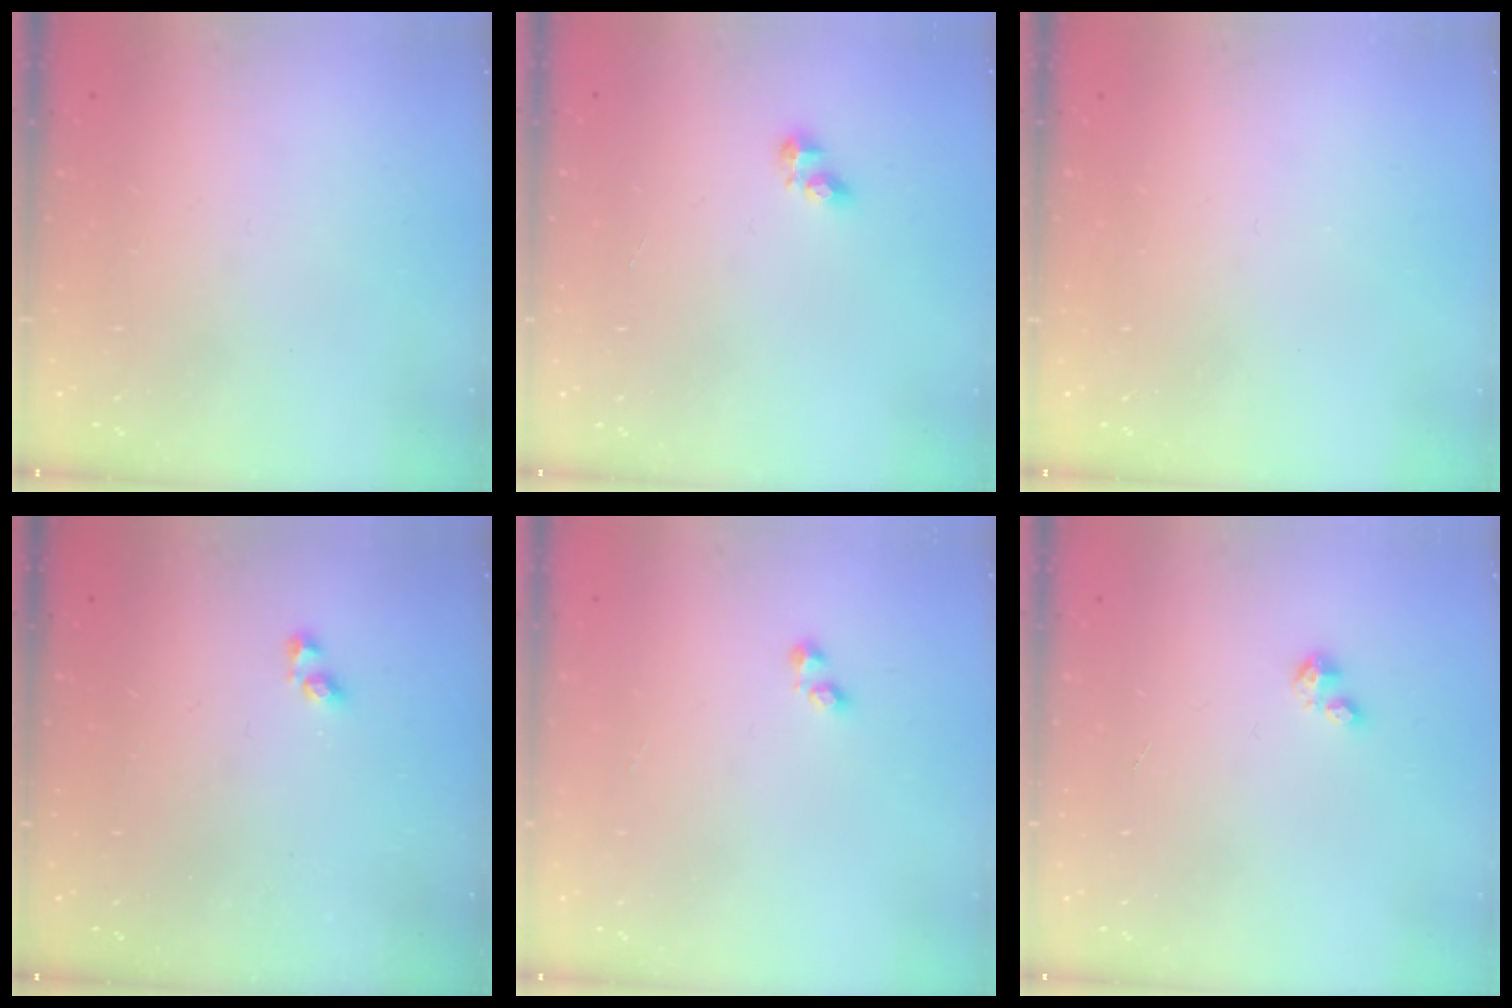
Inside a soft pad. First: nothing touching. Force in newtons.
{"total": 3.4, "press": 3.4, "slide": 0.5}
{"total": 0.0}
{"total": 2.9, "press": 2.9, "slide": 0.6}
{"total": 1.6, "press": 1.5, "slide": 0.4}
{"total": 2.1, "press": 2.0, "slide": 0.5}